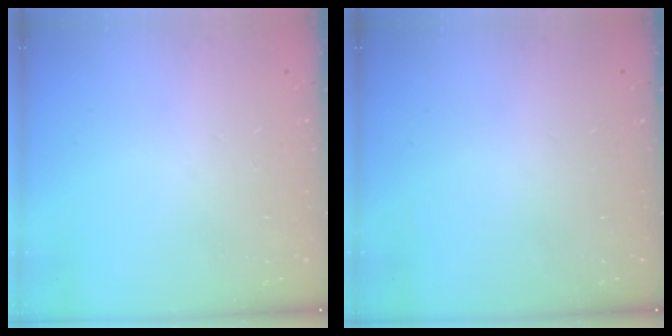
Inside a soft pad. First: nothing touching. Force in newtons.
{"total": 0.0}